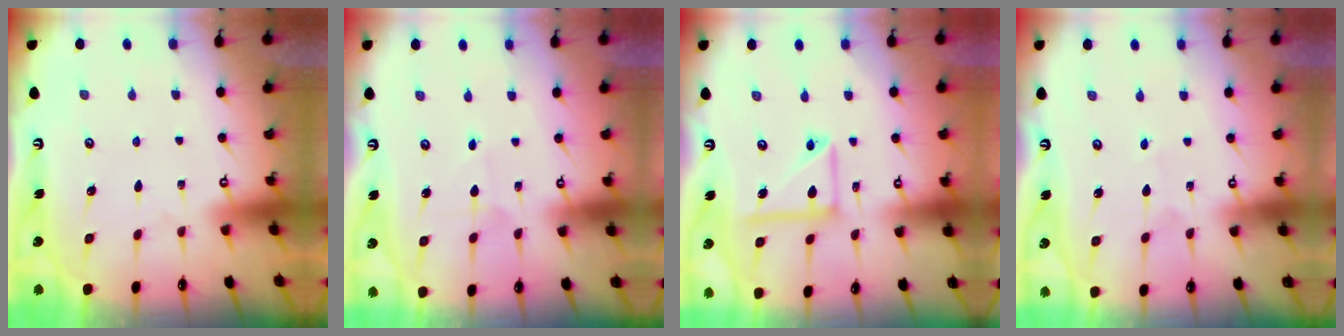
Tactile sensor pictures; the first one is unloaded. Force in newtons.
{"total": 2.5, "press": 2.5, "slide": 0.1}
{"total": 12.5, "press": 12.5, "slide": 1.2}
{"total": 2.2, "press": 2.1, "slide": 0.2}